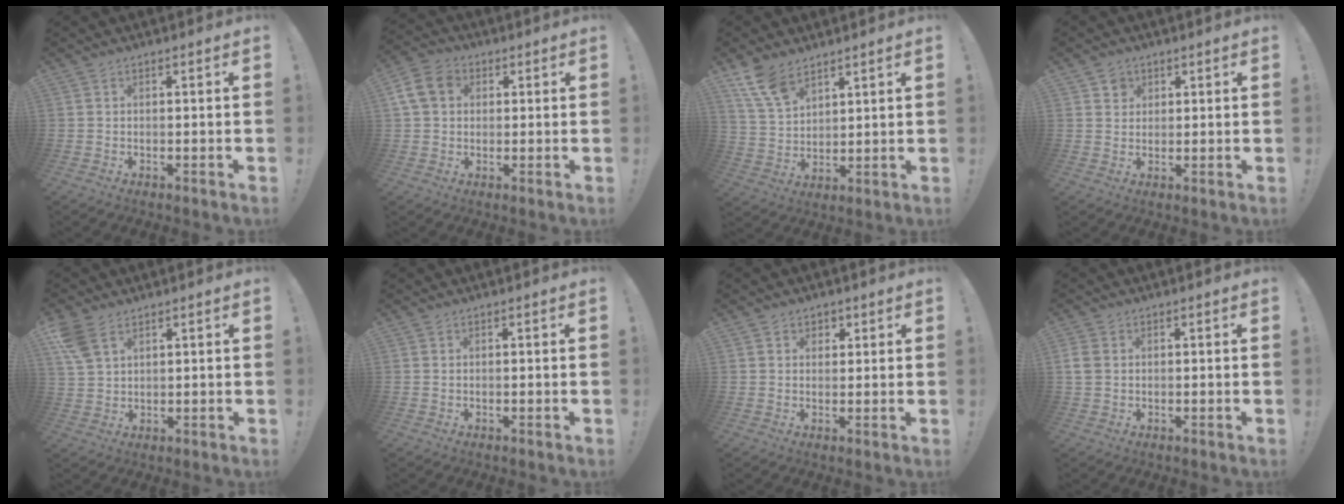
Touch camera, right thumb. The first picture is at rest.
{"total": 10.0, "force": [2.7, 7.9, 5.6], "torque": [-0.110, 0.007, 0.057]}
{"total": 10.0, "force": [7.2, 5.1, 4.7], "torque": [-0.089, -0.037, 0.142]}
{"total": 3.1, "force": [1.7, 2.6, 0.3], "torque": [0.007, -0.012, 0.027]}
{"total": 7.3, "force": [4.2, 4.3, 4.1], "torque": [-0.073, -0.011, 0.083]}
{"total": 0.0}
{"total": 2.8, "force": [1.3, 2.4, 0.5], "torque": [0.005, -0.005, 0.021]}
{"total": 3.7, "force": [0.6, 3.0, 2.1], "torque": [-0.052, 0.004, 0.012]}